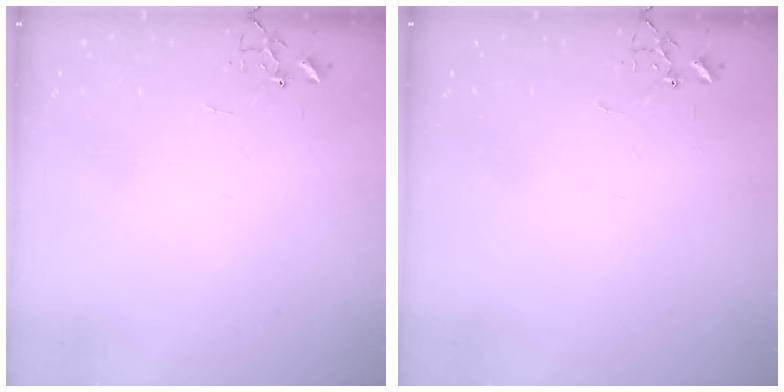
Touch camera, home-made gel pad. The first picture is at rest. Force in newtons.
{"total": 0.0}